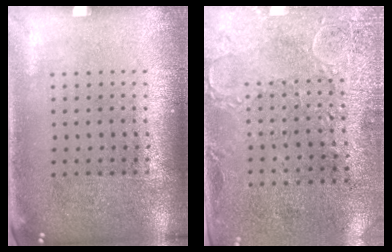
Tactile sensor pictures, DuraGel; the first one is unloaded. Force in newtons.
{"total": 2.9, "press": 2.3, "slide": 1.8}